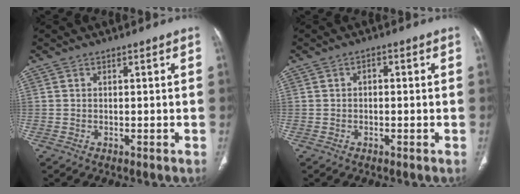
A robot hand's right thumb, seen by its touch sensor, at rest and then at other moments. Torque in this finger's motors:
{"motor_torque": [-0.22, -0.15, 0.32, 0.04, -0.01]}